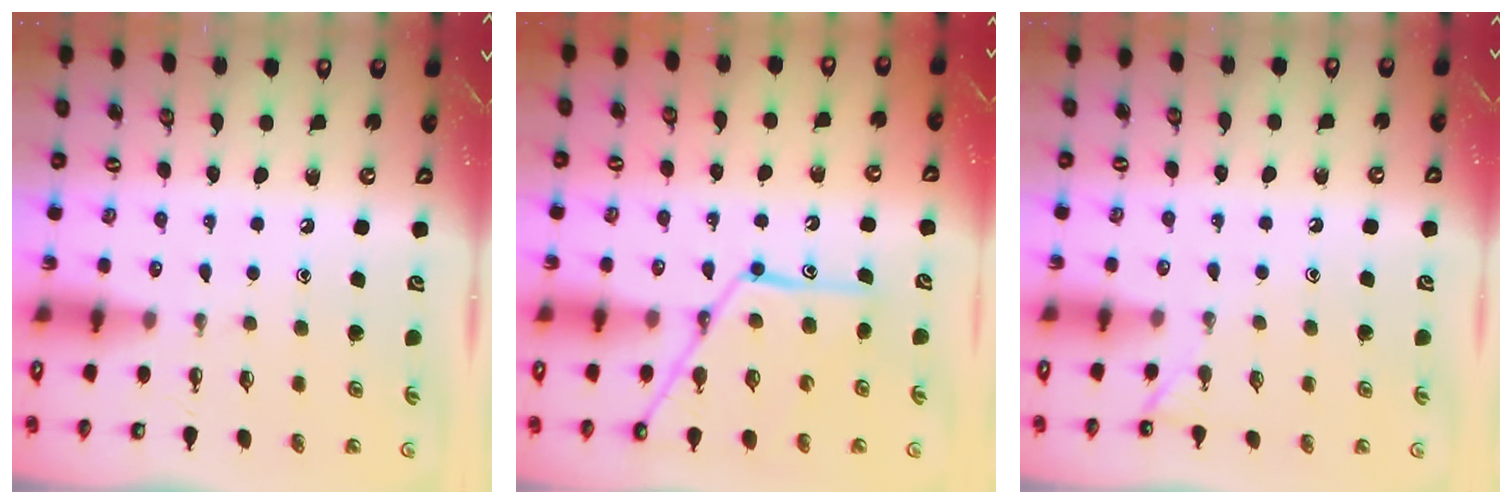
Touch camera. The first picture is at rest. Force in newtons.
{"total": 14.2, "press": 14.2, "slide": 1.1}
{"total": 2.2, "press": 2.2, "slide": 0.3}